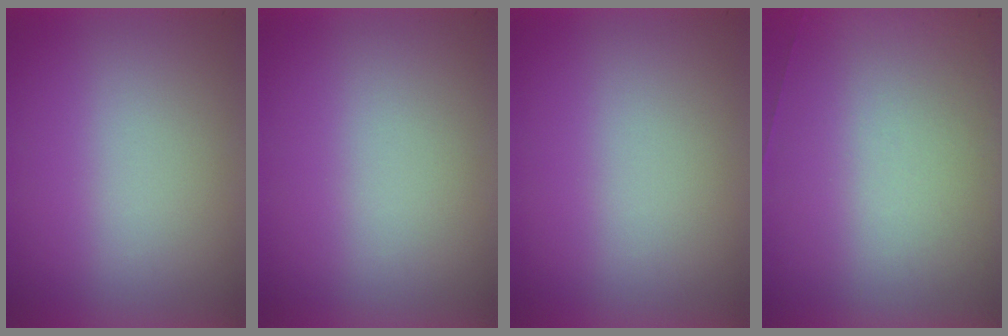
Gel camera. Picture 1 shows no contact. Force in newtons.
{"total": 0.0}
{"total": 0.0}
{"total": 5.7}